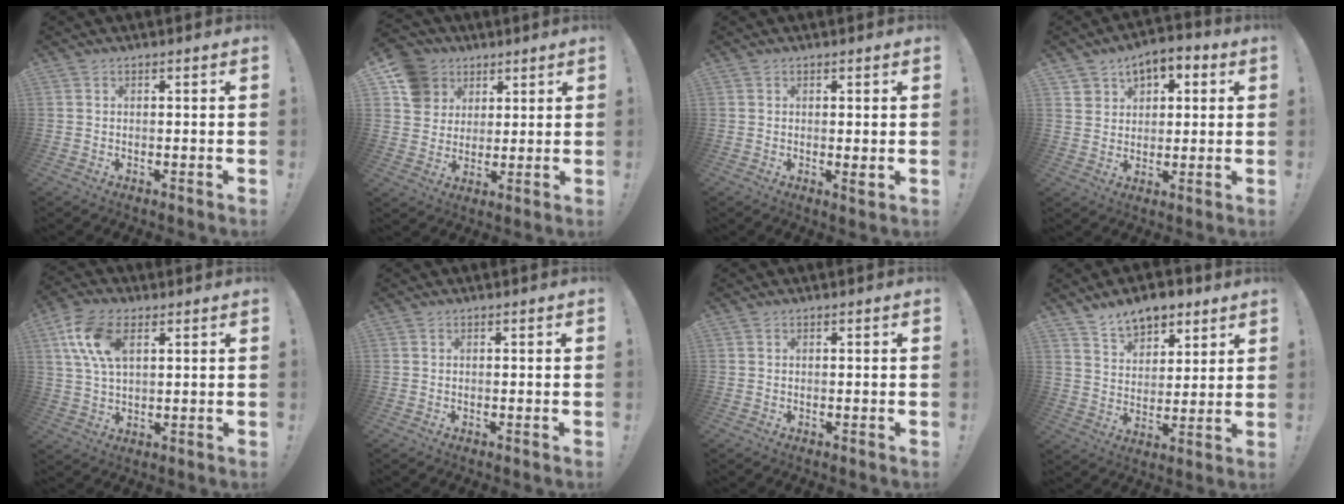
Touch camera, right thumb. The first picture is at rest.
{"total": 12.0, "force": [5.0, 10.3, 3.5], "torque": [-0.051, -0.020, 0.105]}
{"total": 1.7, "force": [0.3, 0.2, 1.7], "torque": [-0.013, -0.009, 0.003]}
{"total": 7.0, "force": [3.7, 5.5, 2.4], "torque": [-0.037, -0.020, 0.069]}
{"total": 12.7, "force": [4.9, 7.2, 9.2], "torque": [-0.188, -0.002, 0.092]}
{"total": 0.0}
{"total": 0.0}
{"total": 10.1, "force": [7.7, 5.5, 3.4], "torque": [-0.052, -0.050, 0.147]}